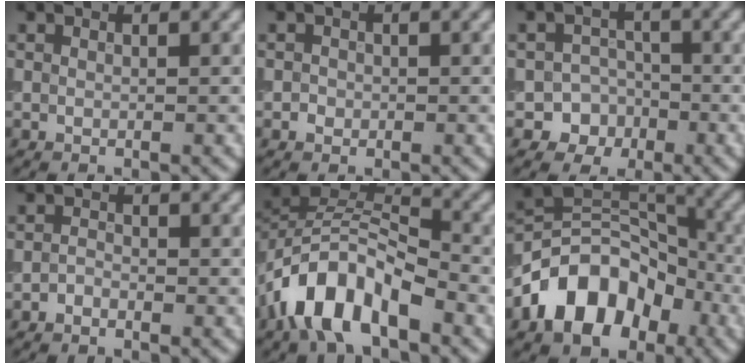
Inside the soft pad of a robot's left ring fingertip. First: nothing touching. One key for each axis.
{"total": 0.8, "fx": -0.3, "fy": 0.8, "fz": 0.1, "tx": 0.004, "ty": -0.002, "tz": -0.006}
{"total": 4.1, "fx": -2.1, "fy": 3.5, "fz": 0.4, "tx": 0.034, "ty": 0.006, "tz": -0.042}
{"total": 0.9, "fx": -0.6, "fy": 0.5, "fz": 0.4, "tx": -0.007, "ty": 0.001, "tz": -0.015}
{"total": 8.0, "fx": -4.3, "fy": 4.3, "fz": 5.2, "tx": -0.080, "ty": 0.005, "tz": -0.090}
{"total": 10.3, "fx": -5.0, "fy": 6.9, "fz": 5.8, "tx": -0.088, "ty": 0.007, "tz": -0.100}